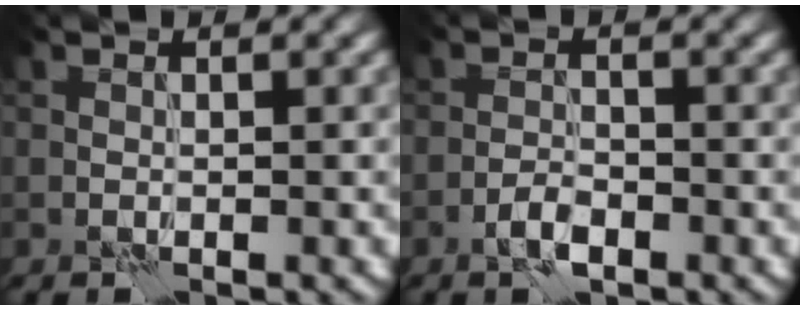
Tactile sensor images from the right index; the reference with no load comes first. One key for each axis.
{"total": 2.0, "fx": -1.3, "fy": 0.8, "fz": 1.4, "tx": -0.026, "ty": 0.003, "tz": -0.027}